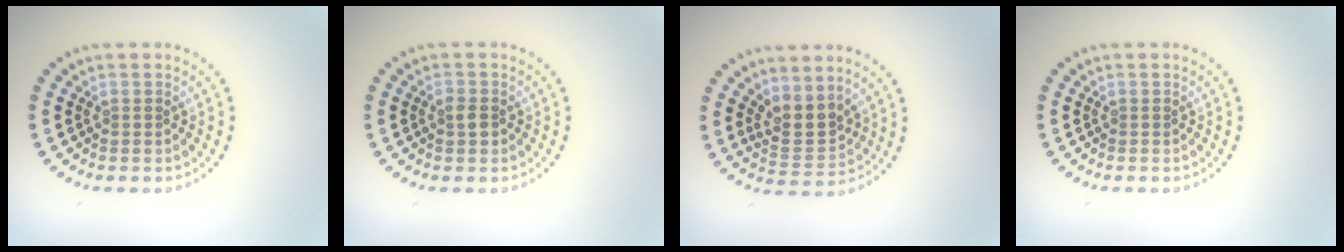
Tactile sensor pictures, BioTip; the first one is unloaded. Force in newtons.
{"total": 1.2, "press": 1.2, "slide": 0.2}
{"total": 2.9, "press": 2.5, "slide": 1.5}
{"total": 0.0}